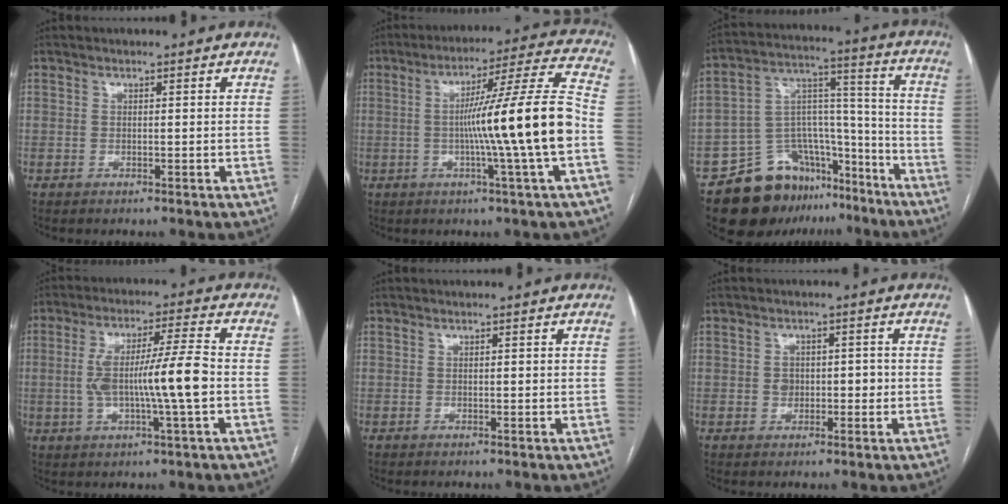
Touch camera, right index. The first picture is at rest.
{"total": 15.9, "force": [-2.5, -2.2, 15.6], "torque": [-0.239, 0.001, -0.046]}
{"total": 17.3, "force": [-12.2, 10.4, 6.4], "torque": [-0.089, 0.077, -0.192]}
{"total": 11.4, "force": [-1.2, 0.2, 11.3], "torque": [-0.209, 0.011, -0.023]}
{"total": 0.8, "force": [0.1, 0.3, 0.8], "torque": [-0.012, 0.001, 0.003]}
{"total": 3.6, "force": [-0.2, 2.7, 2.4], "torque": [-0.032, 0.016, 0.002]}